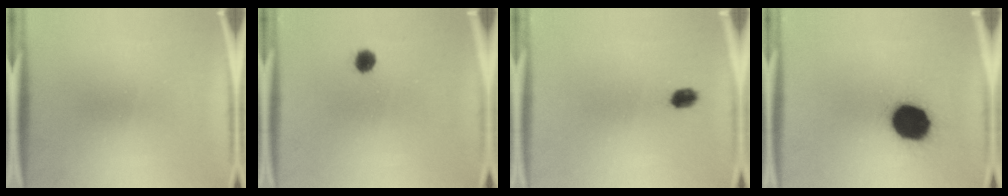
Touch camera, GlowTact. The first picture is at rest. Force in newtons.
{"total": 2.4}
{"total": 2.4}
{"total": 16.7}